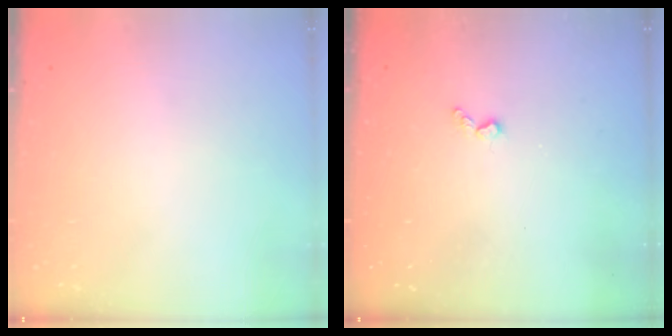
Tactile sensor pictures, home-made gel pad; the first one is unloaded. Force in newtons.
{"total": 3.3, "press": 3.2, "slide": 0.5}